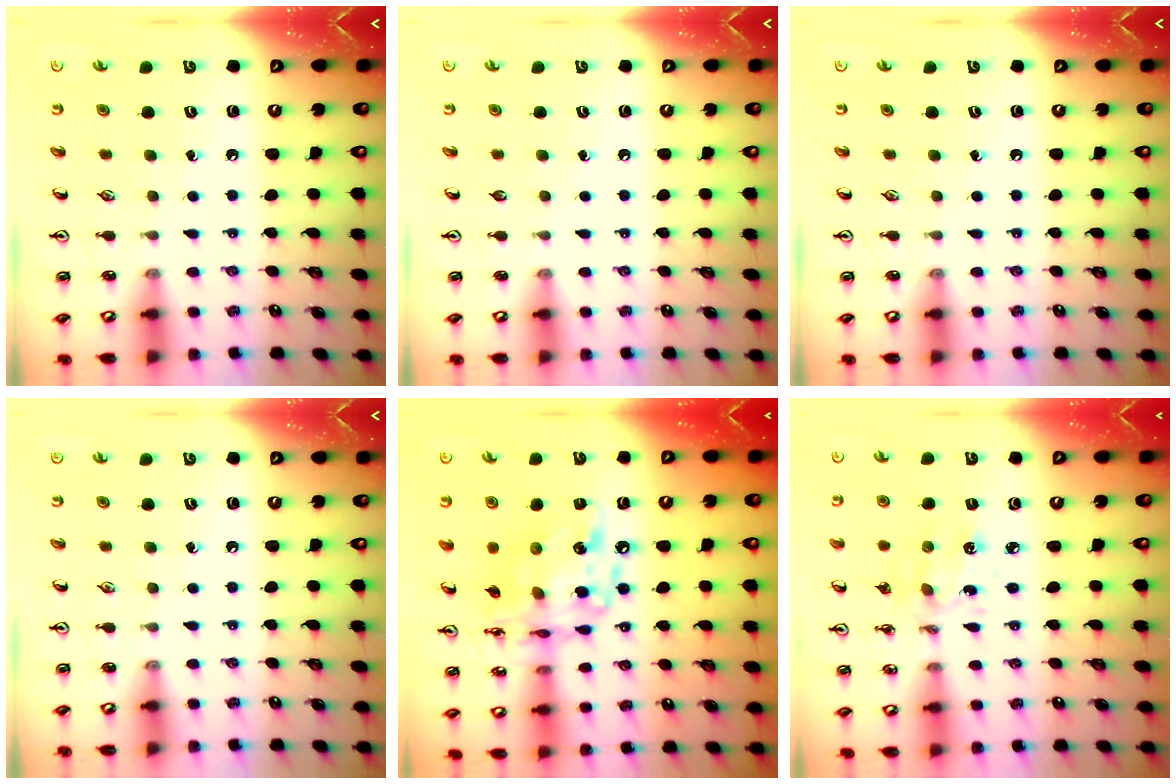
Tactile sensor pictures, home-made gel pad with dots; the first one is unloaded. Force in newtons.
{"total": 0.0}
{"total": 0.0}
{"total": 0.0}
{"total": 15.1, "press": 15.0, "slide": 1.2}
{"total": 3.1, "press": 2.9, "slide": 1.1}